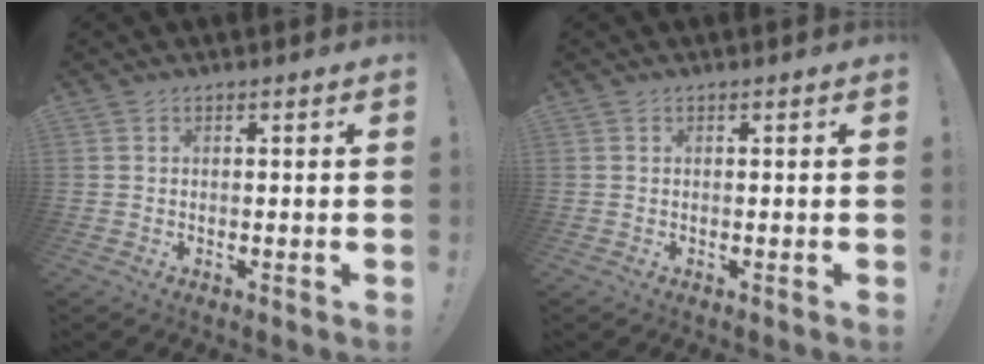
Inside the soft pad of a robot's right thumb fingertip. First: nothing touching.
{"total": 0.0}